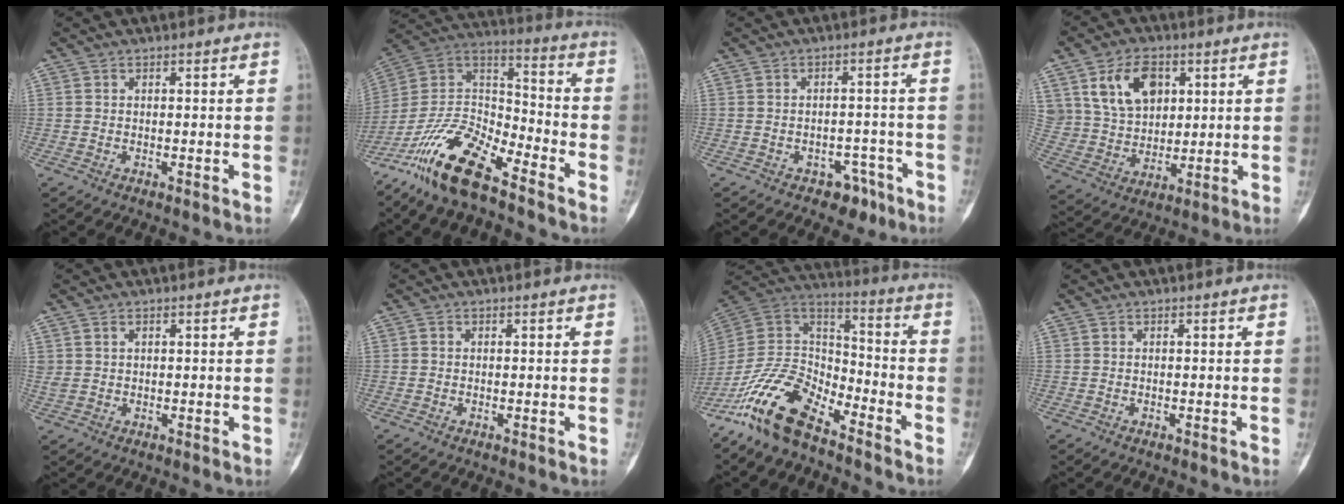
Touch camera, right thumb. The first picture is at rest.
{"total": 17.7, "force": [-12.5, 5.8, 11.1], "torque": [-0.200, 0.079, -0.236]}
{"total": 4.7, "force": [-3.1, 3.1, 1.8], "torque": [0.001, 0.030, -0.037]}
{"total": 12.7, "force": [5.2, 8.9, 7.5], "torque": [-0.104, -0.017, 0.106]}
{"total": 2.1, "force": [1.0, 1.4, 1.2], "torque": [-0.025, 0.002, 0.026]}
{"total": 0.0}
{"total": 16.1, "force": [-11.4, 6.8, 9.1], "torque": [-0.158, 0.078, -0.223]}
{"total": 0.0}